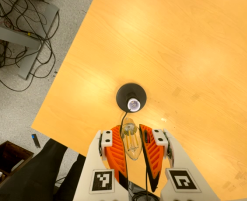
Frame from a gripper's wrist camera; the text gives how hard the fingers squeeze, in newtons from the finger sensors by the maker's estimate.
{"total": 22.4, "left": 25.1, "right": 19.8}